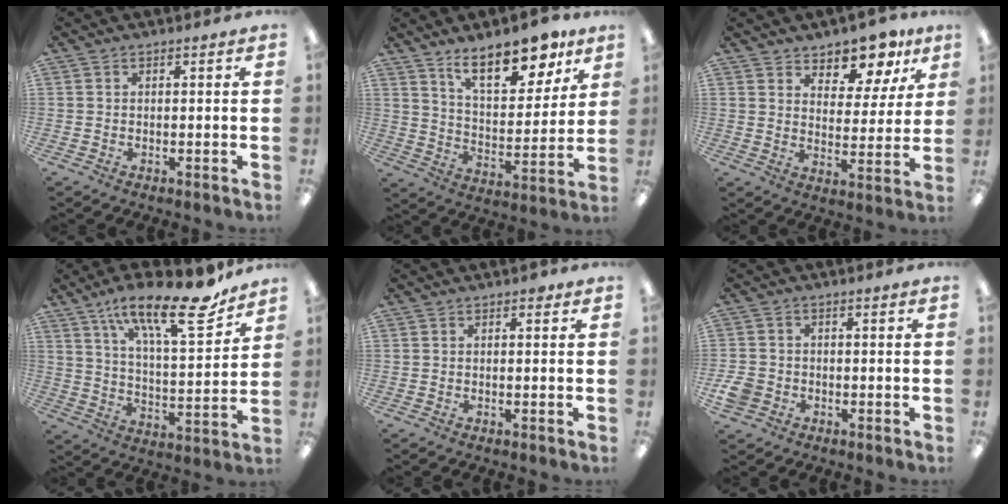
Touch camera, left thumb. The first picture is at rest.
{"total": 17.0, "force": [11.9, 7.1, 9.9], "torque": [-0.141, -0.064, 0.200]}
{"total": 10.5, "force": [8.9, 4.6, 3.0], "torque": [-0.043, -0.067, 0.162]}
{"total": 21.6, "force": [14.9, 6.6, 14.1], "torque": [-0.219, -0.090, 0.243]}
{"total": 0.7, "force": [0.4, 0.4, 0.4], "torque": [-0.001, -0.001, 0.005]}
{"total": 4.0, "force": [-1.7, 3.3, 1.5], "torque": [-0.035, 0.005, -0.033]}